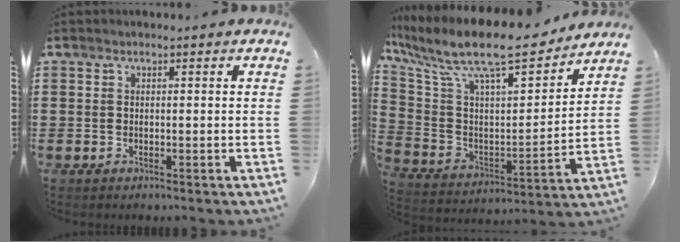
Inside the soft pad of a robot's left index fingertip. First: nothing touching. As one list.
[{"total": 12.9, "force": [10.4, 2.3, 7.2], "torque": [-0.170, -0.071, 0.177]}]